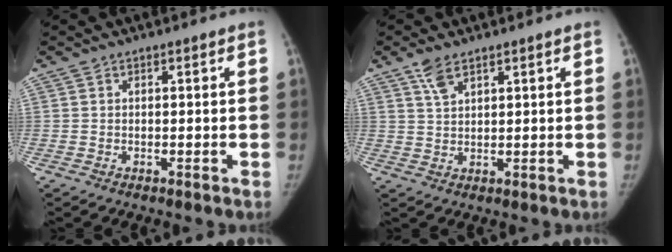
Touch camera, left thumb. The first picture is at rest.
{"total": 3.6, "force": [2.5, 1.3, 2.2], "torque": [-0.045, -0.002, 0.056]}